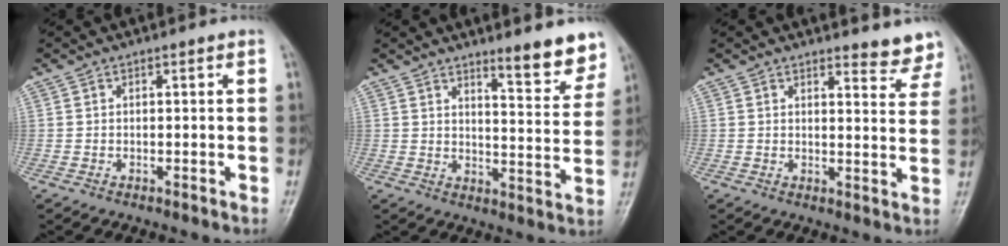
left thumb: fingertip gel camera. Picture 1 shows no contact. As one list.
[{"total": 9.1, "force": [7.1, 1.8, 5.5], "torque": [-0.049, -0.055, 0.102]}, {"total": 6.4, "force": [6.1, 1.4, 1.0], "torque": [0.015, -0.048, 0.054]}]